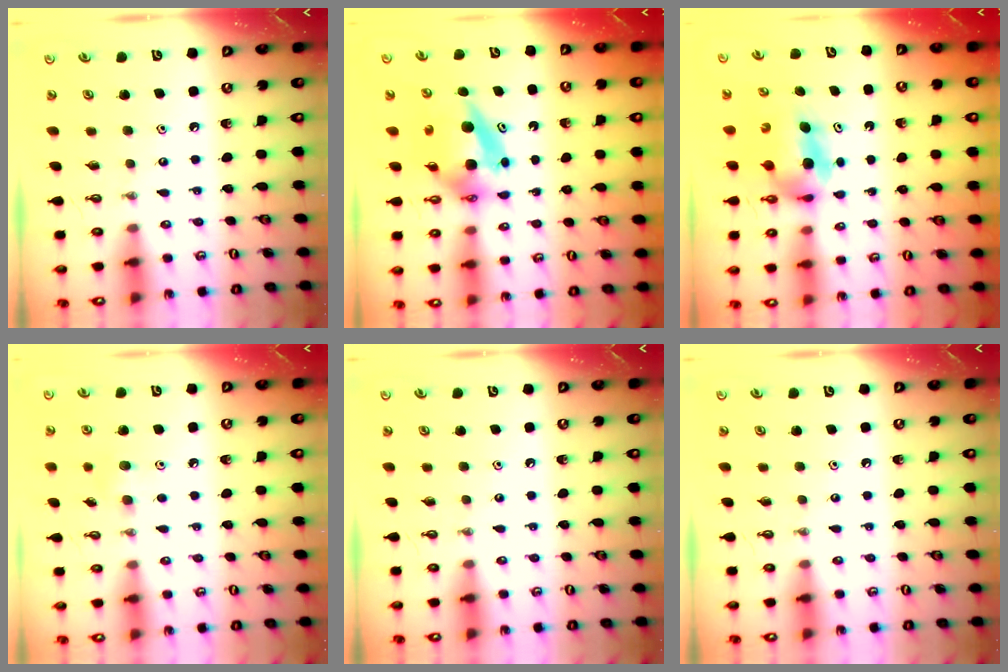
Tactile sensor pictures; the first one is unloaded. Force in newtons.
{"total": 6.5, "press": 6.5, "slide": 0.5}
{"total": 8.3, "press": 4.3, "slide": 7.1}
{"total": 5.9, "press": 5.7, "slide": 1.3}
{"total": 0.0}
{"total": 0.0}